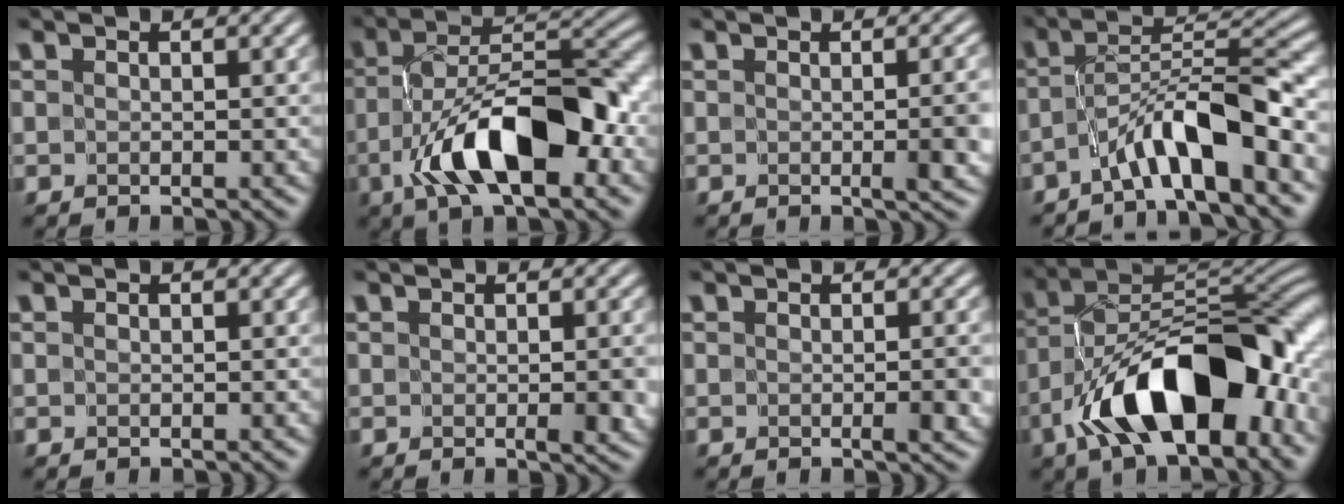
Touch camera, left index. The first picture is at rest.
{"total": 10.4, "force": [-4.1, 4.3, 8.5], "torque": [-0.150, 0.006, -0.071]}
{"total": 3.6, "force": [-0.4, 0.8, 3.5], "torque": [-0.036, -0.004, -0.003]}
{"total": 6.3, "force": [-3.7, 0.8, 5.1], "torque": [-0.089, 0.020, -0.062]}
{"total": 0.0}
{"total": 1.8, "force": [-0.3, 0.4, 1.8], "torque": [-0.023, -0.008, 0.000]}
{"total": 1.8, "force": [-0.5, 0.1, 1.7], "torque": [-0.024, -0.008, -0.004]}
{"total": 13.7, "force": [-6.4, 6.3, 10.3], "torque": [-0.152, 0.006, -0.109]}